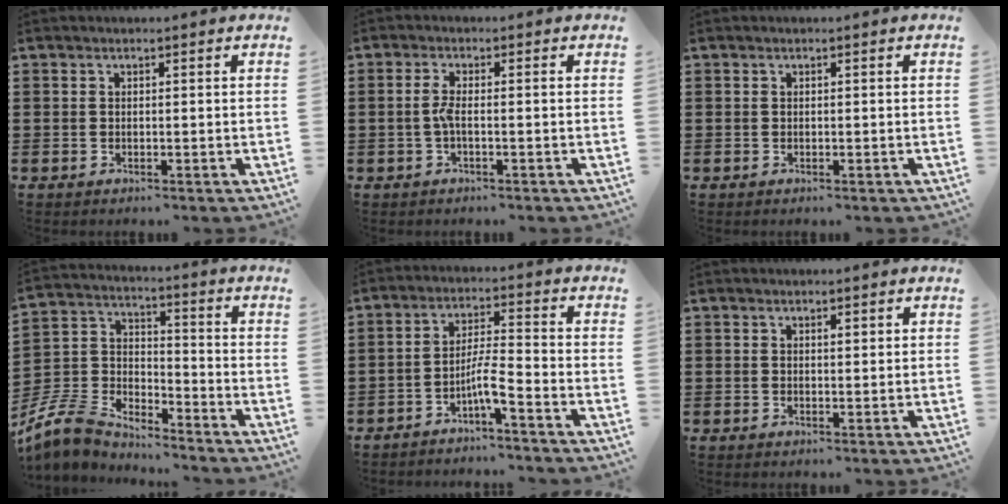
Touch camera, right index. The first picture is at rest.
{"total": 2.7, "force": [-0.6, 0.2, 2.6], "torque": [-0.064, -0.007, -0.017]}
{"total": 0.0}
{"total": 7.2, "force": [-6.7, 2.3, 1.4], "torque": [-0.063, -0.001, -0.141]}
{"total": 4.9, "force": [-3.2, 0.2, 3.7], "torque": [-0.076, -0.003, -0.064]}
{"total": 0.8, "force": [0.3, 0.3, 0.7], "torque": [-0.014, 0.003, 0.004]}